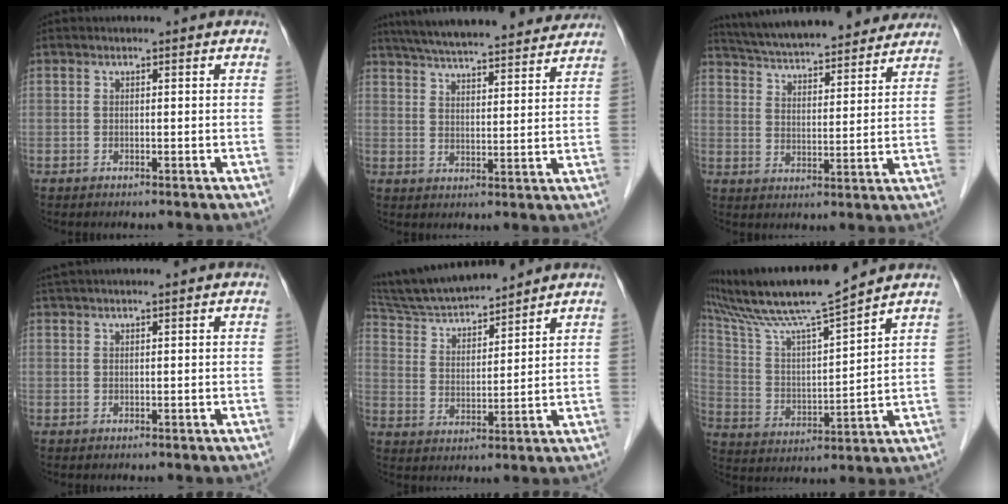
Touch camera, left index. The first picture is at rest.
{"total": 23.1, "force": [20.9, 3.2, 9.3], "torque": [-0.155, 0.020, 0.288]}
{"total": 22.9, "force": [20.7, 4.0, 9.0], "torque": [-0.154, 0.024, 0.292]}
{"total": 4.6, "force": [3.9, -0.4, 2.4], "torque": [-0.033, 0.037, 0.068]}
{"total": 12.6, "force": [11.8, 1.0, 4.4], "torque": [-0.085, 0.016, 0.217]}
{"total": 14.5, "force": [12.5, -1.0, 7.4], "torque": [-0.146, 0.013, 0.226]}